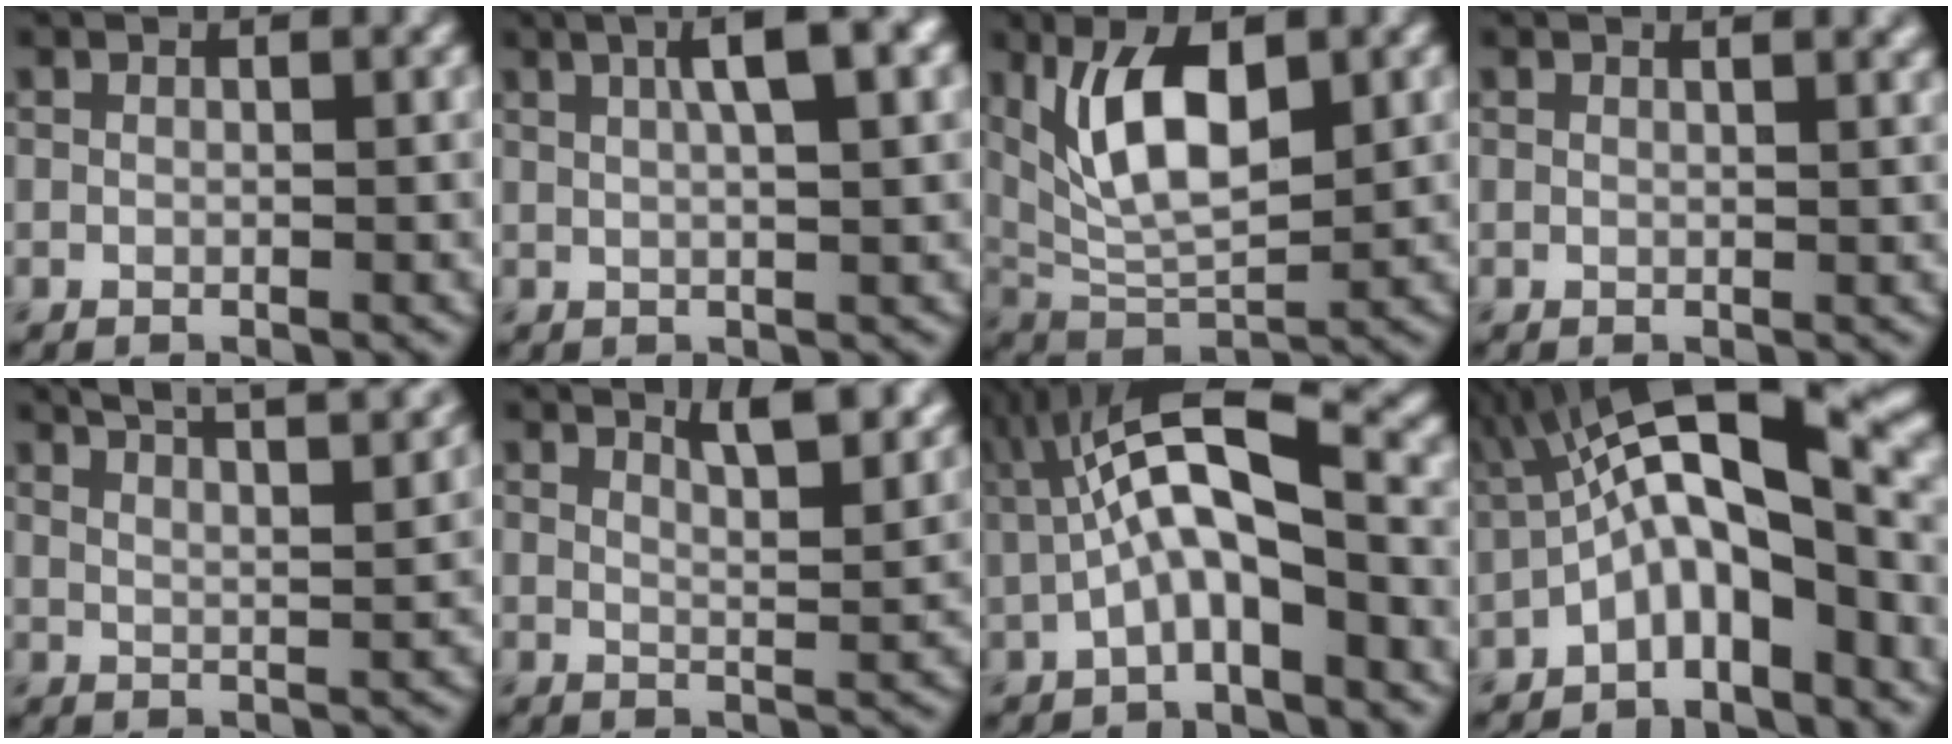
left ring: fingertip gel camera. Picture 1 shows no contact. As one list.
[{"total": 5.8, "force": [2.0, 1.4, 5.2], "torque": [-0.071, 0.013, 0.027]}, {"total": 7.9, "force": [2.4, 3.5, 6.7], "torque": [-0.125, 0.000, 0.045]}, {"total": 2.3, "force": [1.6, 0.9, 1.4], "torque": [-0.004, 0.005, 0.008]}, {"total": 12.0, "force": [8.9, 4.2, 6.9], "torque": [-0.061, 0.051, 0.081]}, {"total": 5.6, "force": [3.9, 1.9, 3.6], "torque": [-0.030, 0.022, 0.038]}, {"total": 7.3, "force": [0.4, 2.4, 6.8], "torque": [-0.125, 0.018, -0.004]}, {"total": 9.9, "force": [-0.8, 3.3, 9.3], "torque": [-0.149, 0.026, -0.032]}]